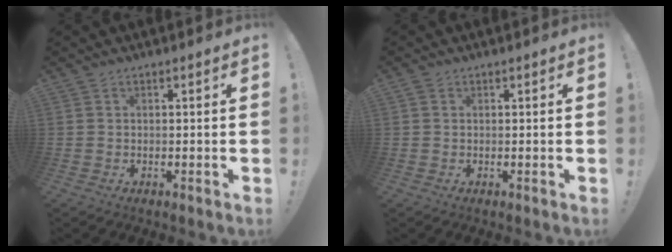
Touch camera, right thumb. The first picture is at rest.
{"total": 0.8, "force": [0.4, 0.7, 0.2], "torque": [-0.008, 0.003, 0.007]}